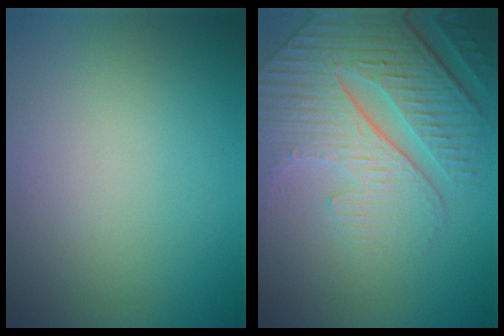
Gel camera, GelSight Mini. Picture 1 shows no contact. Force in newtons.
{"total": 8.0, "press": 6.2, "slide": 5.1}